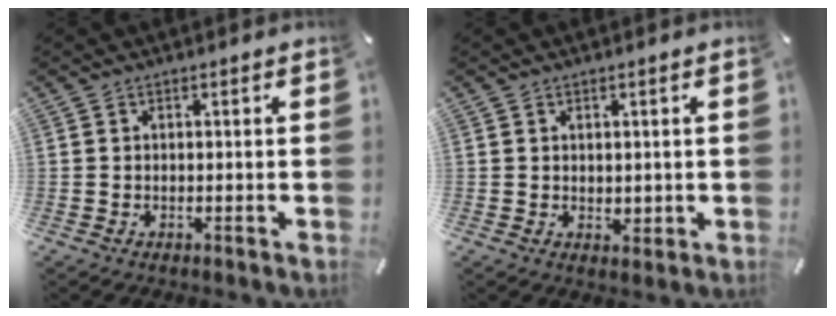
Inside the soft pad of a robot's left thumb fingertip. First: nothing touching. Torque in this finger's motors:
{"motor_torque": [-0.22, -0.21, 0.27, 0.09, 0.05]}